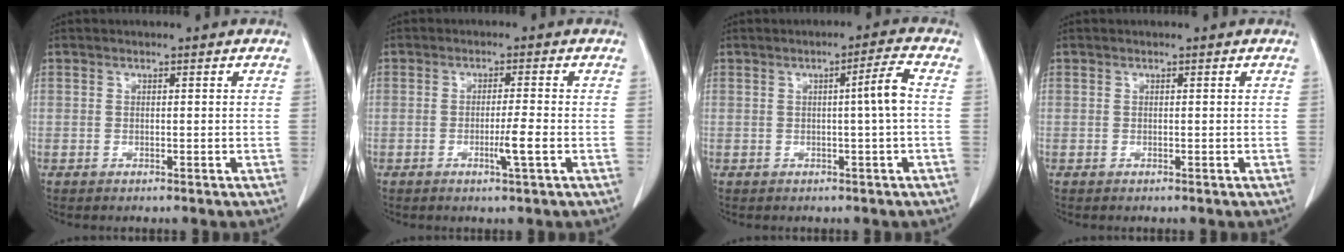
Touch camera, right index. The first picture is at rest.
{"total": 3.5, "force": [-1.1, -0.5, 3.3], "torque": [-0.056, -0.006, -0.019]}
{"total": 3.8, "force": [-0.1, -0.8, 3.7], "torque": [-0.055, 0.003, -0.001]}
{"total": 0.0}